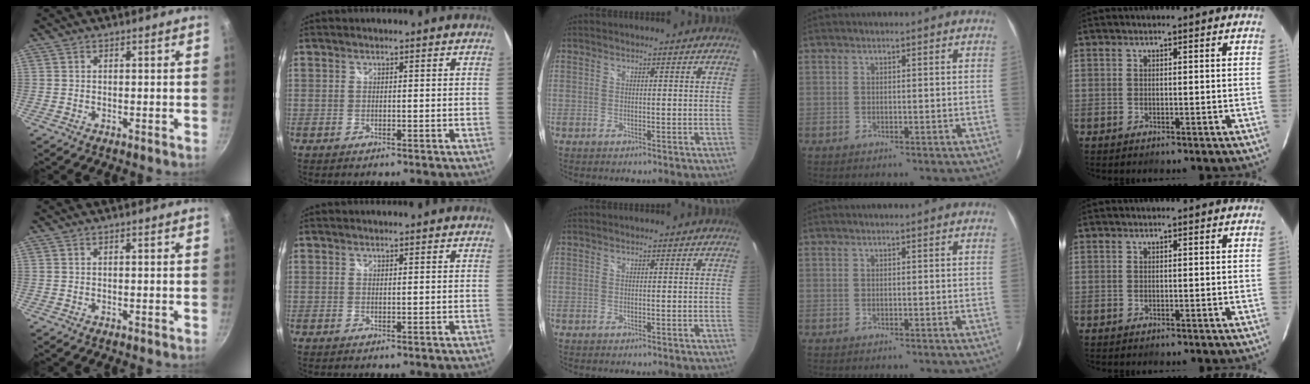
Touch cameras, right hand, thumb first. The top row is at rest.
{"index": {"total": 0.6, "force": [0.1, -0.4, -0.4], "torque": [0.007, -0.001, 0.000]}}